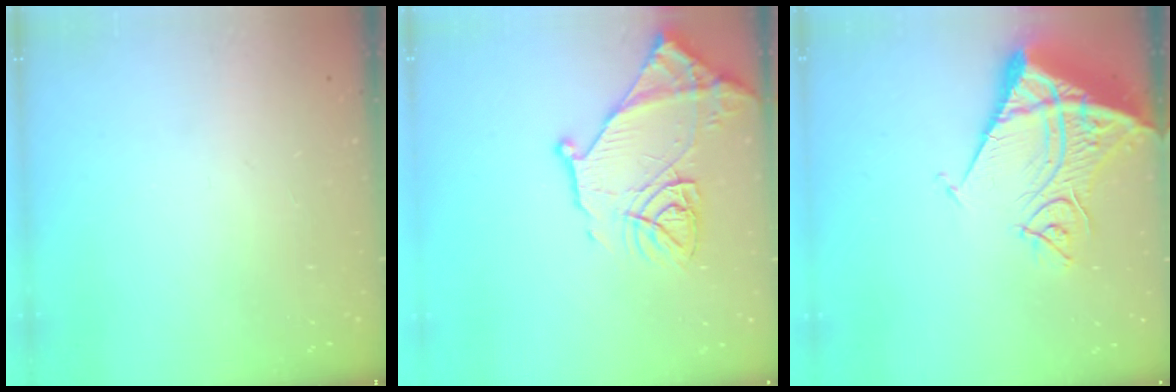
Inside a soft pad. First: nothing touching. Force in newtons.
{"total": 14.6, "press": 14.6, "slide": 1.0}
{"total": 16.9, "press": 16.7, "slide": 2.3}